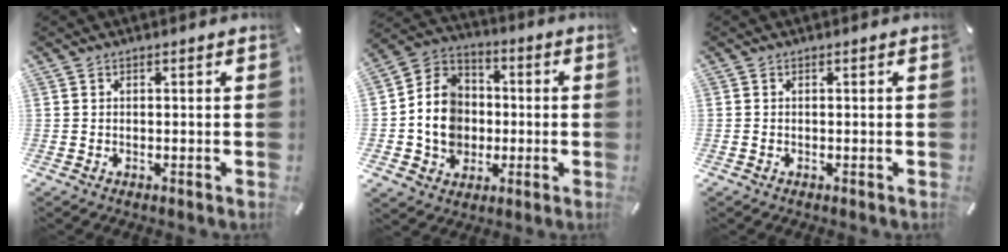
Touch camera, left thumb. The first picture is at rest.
{"total": 12.2, "force": [-1.5, 10.9, 5.2], "torque": [-0.123, 0.015, -0.023]}
{"total": 0.5, "force": [-0.3, 0.2, 0.3], "torque": [-0.006, -0.001, -0.006]}